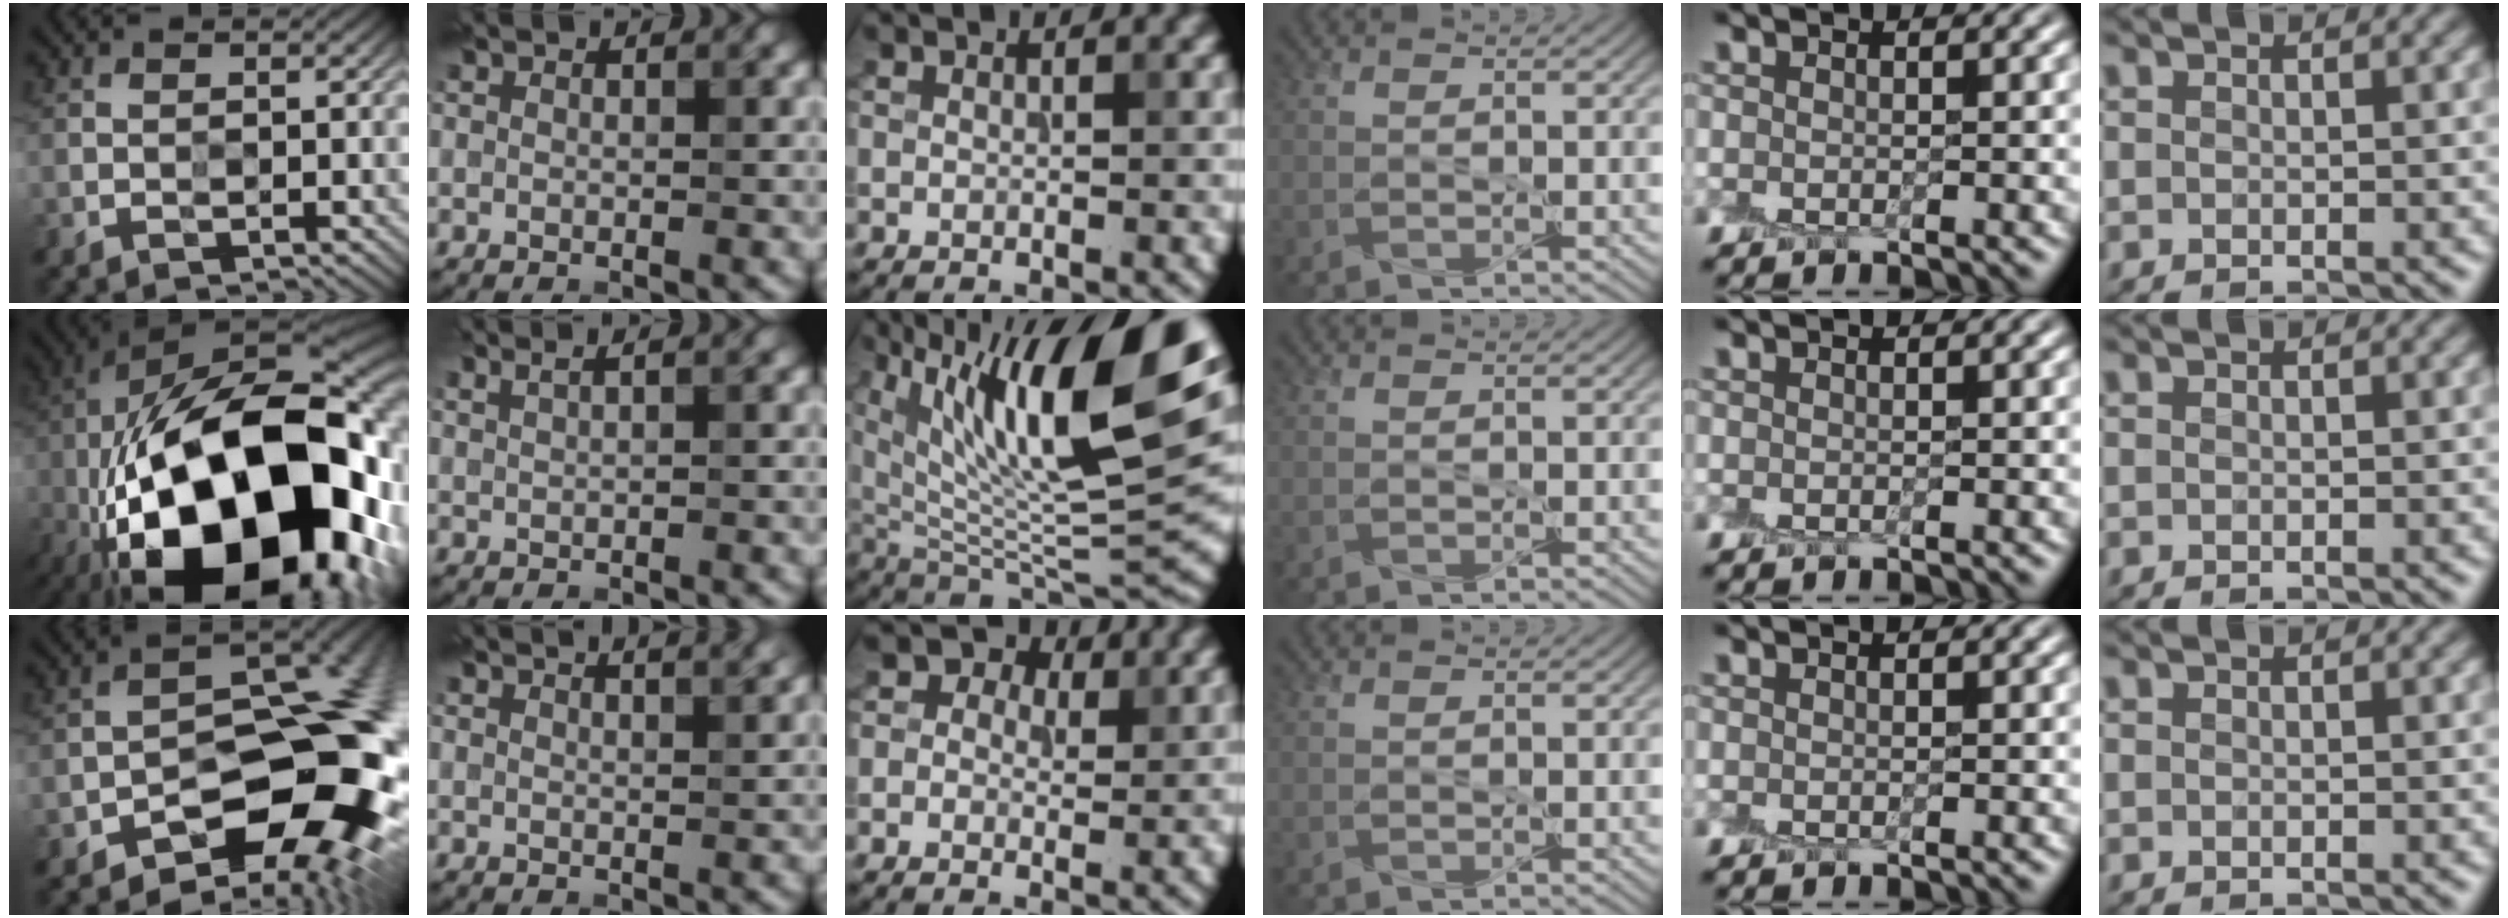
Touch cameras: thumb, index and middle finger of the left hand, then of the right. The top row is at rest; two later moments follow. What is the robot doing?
{"motion": "peel", "object": "aluminum foil"}